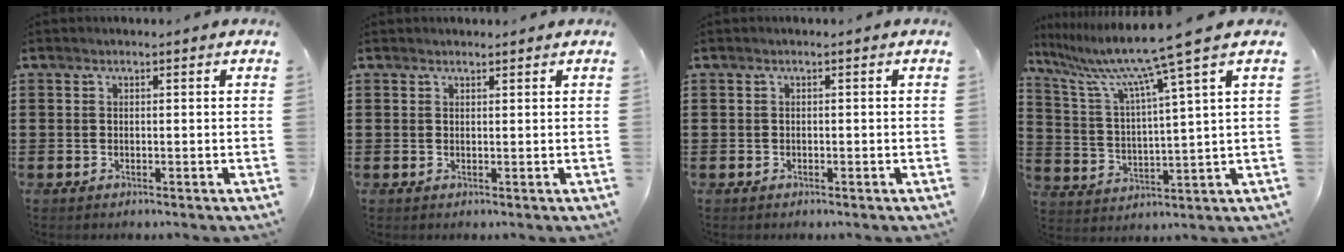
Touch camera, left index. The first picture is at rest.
{"total": 0.7, "force": [0.7, 0.2, 0.0], "torque": [-0.003, 0.001, 0.015]}
{"total": 0.0}
{"total": 9.8, "force": [7.3, -1.5, 6.4], "torque": [-0.154, -0.046, 0.111]}